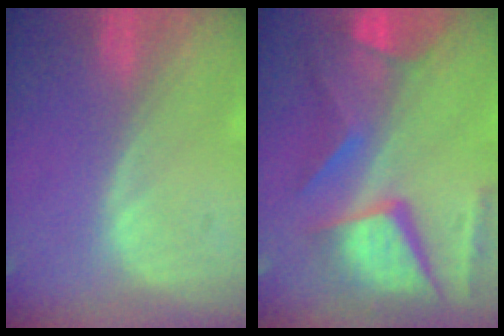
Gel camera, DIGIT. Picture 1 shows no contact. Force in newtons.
{"total": 12.0, "press": 9.9, "slide": 6.8}